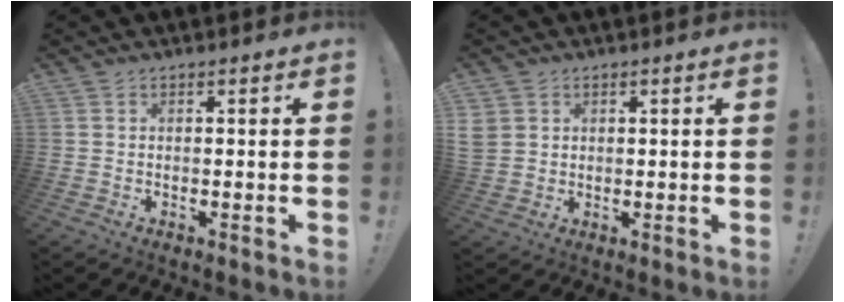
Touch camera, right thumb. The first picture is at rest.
{"total": 4.2, "force": [1.6, 3.6, 1.3], "torque": [-0.032, -0.004, 0.034]}